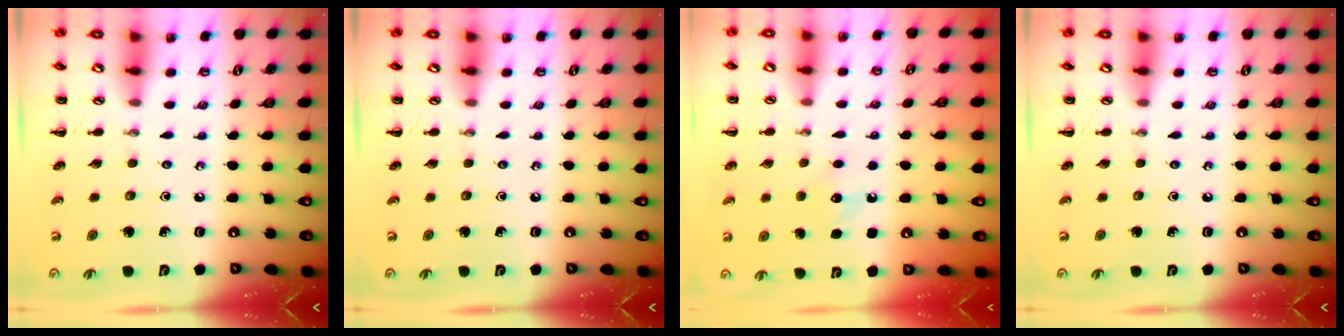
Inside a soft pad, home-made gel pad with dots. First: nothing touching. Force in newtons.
{"total": 0.0}
{"total": 7.3, "press": 7.1, "slide": 1.7}
{"total": 0.0}